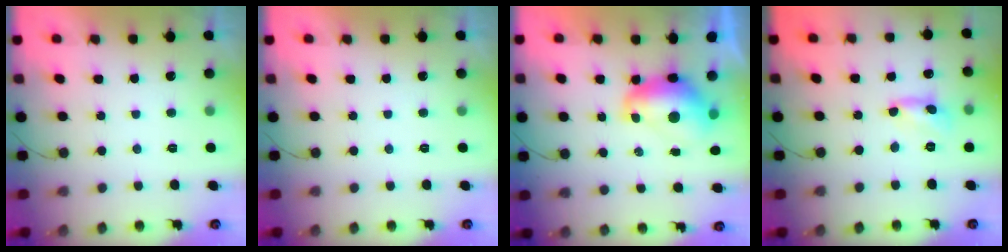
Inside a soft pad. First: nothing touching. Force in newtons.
{"total": 0.0}
{"total": 9.4, "press": 9.4, "slide": 0.9}
{"total": 2.7, "press": 2.7, "slide": 0.1}